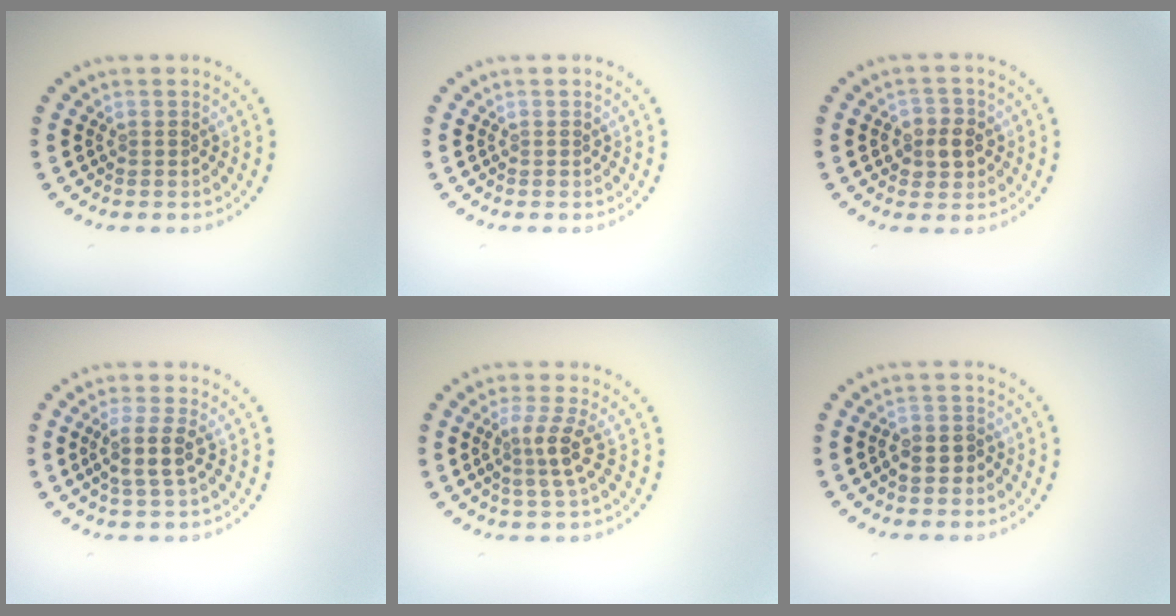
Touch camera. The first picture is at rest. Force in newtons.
{"total": 0.0}
{"total": 2.7, "press": 2.5, "slide": 0.9}
{"total": 2.8, "press": 2.4, "slide": 1.4}
{"total": 2.9, "press": 2.5, "slide": 1.5}
{"total": 2.3, "press": 2.1, "slide": 0.8}